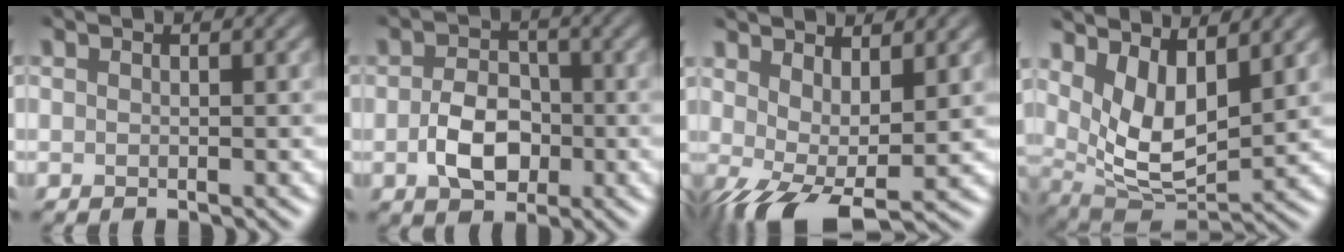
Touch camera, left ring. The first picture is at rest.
{"total": 3.8, "force": [-1.5, 2.5, 2.5], "torque": [-0.043, -0.003, -0.033]}
{"total": 6.1, "force": [-0.5, 2.4, 5.6], "torque": [-0.102, -0.008, -0.008]}
{"total": 5.6, "force": [2.0, 2.5, 4.5], "torque": [-0.089, -0.020, 0.036]}